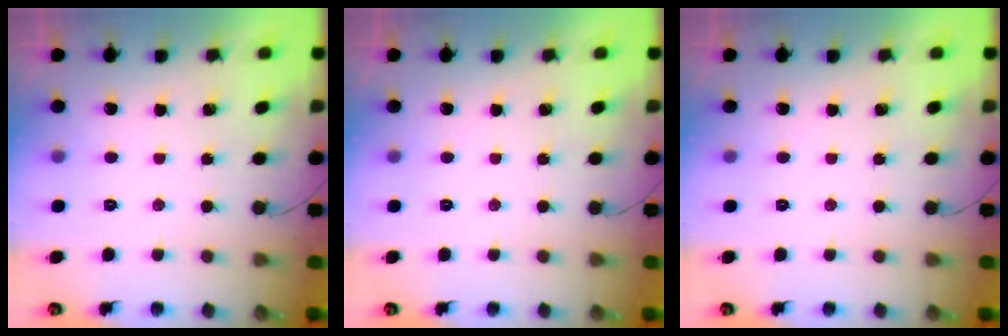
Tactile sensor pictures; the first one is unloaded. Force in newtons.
{"total": 0.0}
{"total": 0.0}